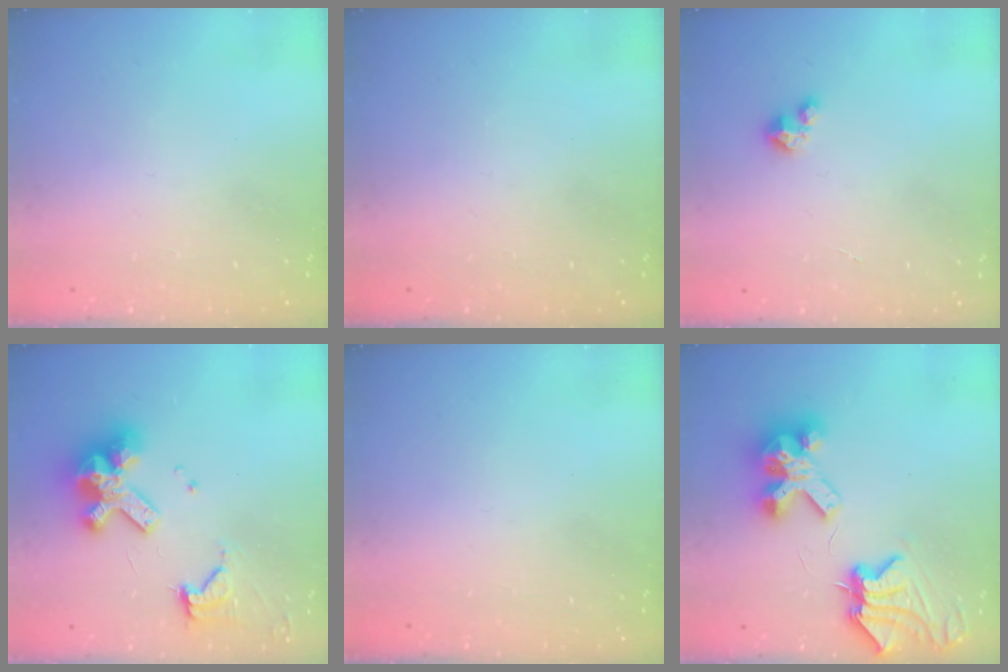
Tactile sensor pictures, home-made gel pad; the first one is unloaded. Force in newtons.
{"total": 0.0}
{"total": 1.5, "press": 1.5, "slide": 0.2}
{"total": 14.1, "press": 14.0, "slide": 1.8}
{"total": 0.0}
{"total": 10.0, "press": 10.0, "slide": 1.0}